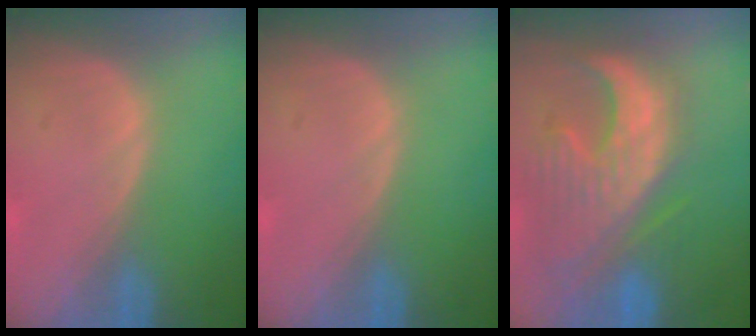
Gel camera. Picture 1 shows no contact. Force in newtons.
{"total": 0.0}
{"total": 12.6, "press": 11.2, "slide": 5.8}